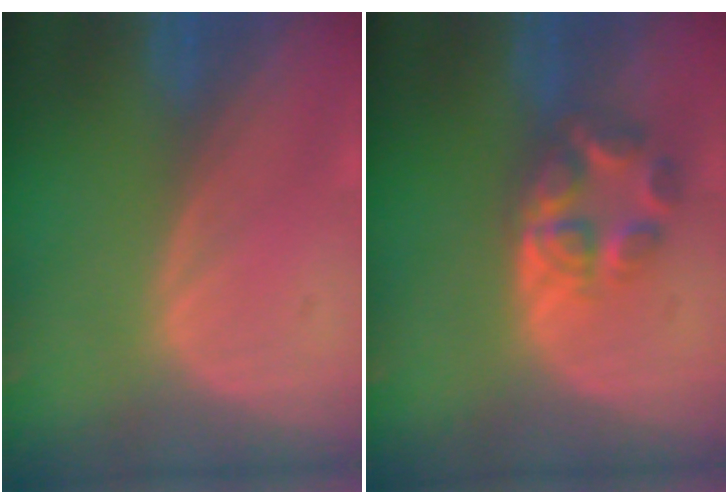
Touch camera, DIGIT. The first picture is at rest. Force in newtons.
{"total": 5.9, "press": 5.4, "slide": 2.2}